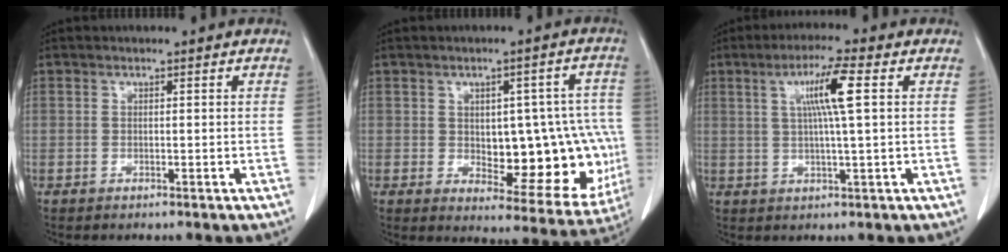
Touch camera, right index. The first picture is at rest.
{"total": 15.9, "force": [-1.2, 7.4, 14.0], "torque": [-0.148, 0.021, 0.010]}
{"total": 7.0, "force": [1.9, -0.5, 6.8], "torque": [-0.122, 0.004, 0.035]}